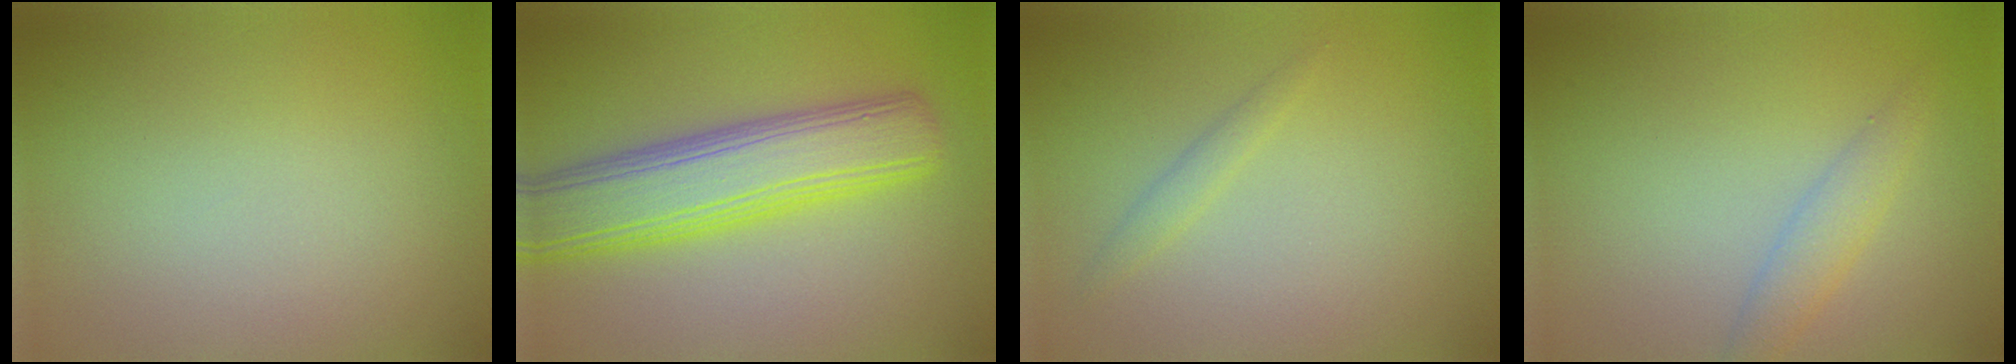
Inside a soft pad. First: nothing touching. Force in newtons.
{"total": 8.0, "press": 8.0, "slide": 0.4}
{"total": 1.0, "press": 1.0, "slide": 0.1}
{"total": 1.9, "press": 1.9, "slide": 0.1}